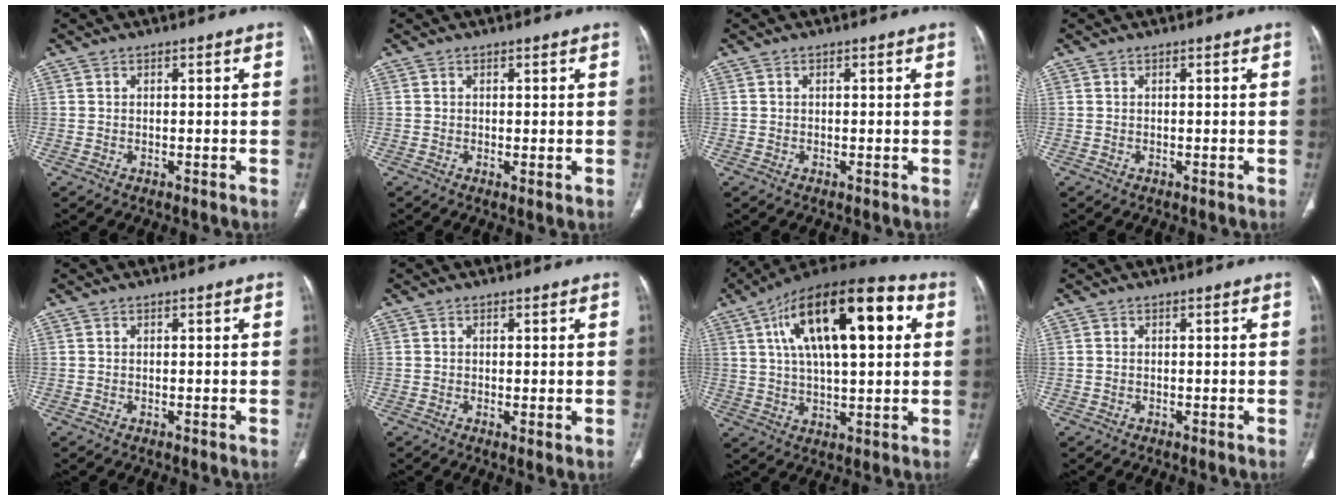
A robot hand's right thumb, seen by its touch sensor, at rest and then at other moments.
{"total": 0.8, "force": [0.0, 0.2, 0.8], "torque": [-0.018, -0.005, 0.000]}
{"total": 0.0}
{"total": 0.0}
{"total": 0.0}
{"total": 1.2, "force": [-0.1, 0.3, 1.2], "torque": [-0.025, -0.008, -0.001]}
{"total": 23.8, "force": [7.3, 9.5, 20.5], "torque": [-0.329, 0.016, 0.109]}
{"total": 0.0}